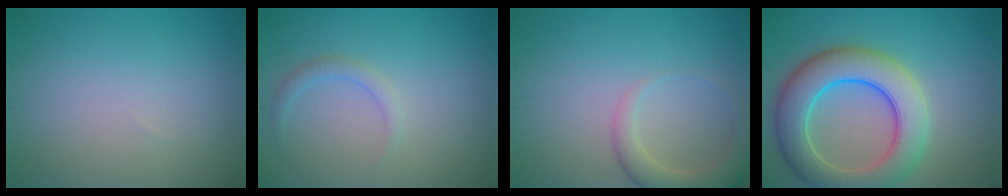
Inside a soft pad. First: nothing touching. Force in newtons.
{"total": 1.3, "press": 1.3, "slide": 0.1}
{"total": 3.8, "press": 3.8, "slide": 0.4}
{"total": 8.8, "press": 8.8, "slide": 0.4}